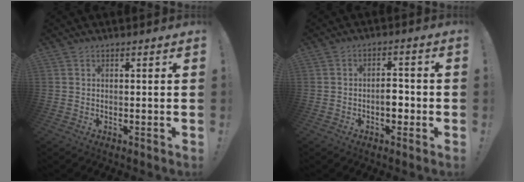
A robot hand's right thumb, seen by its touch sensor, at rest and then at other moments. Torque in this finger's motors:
{"motor_torque": [-0.04, 0.11, 0.30, -0.11, 0.00]}